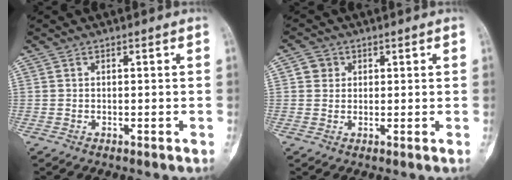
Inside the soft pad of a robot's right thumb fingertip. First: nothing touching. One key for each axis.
{"total": 2.7, "fx": 0.7, "fy": 2.6, "fz": 0.6, "tx": 0.012, "ty": 0.001, "tz": 0.006}